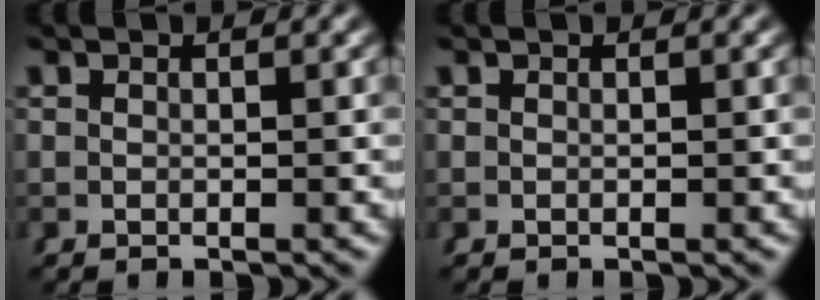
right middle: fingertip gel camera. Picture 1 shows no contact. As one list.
[{"total": 0.0}]